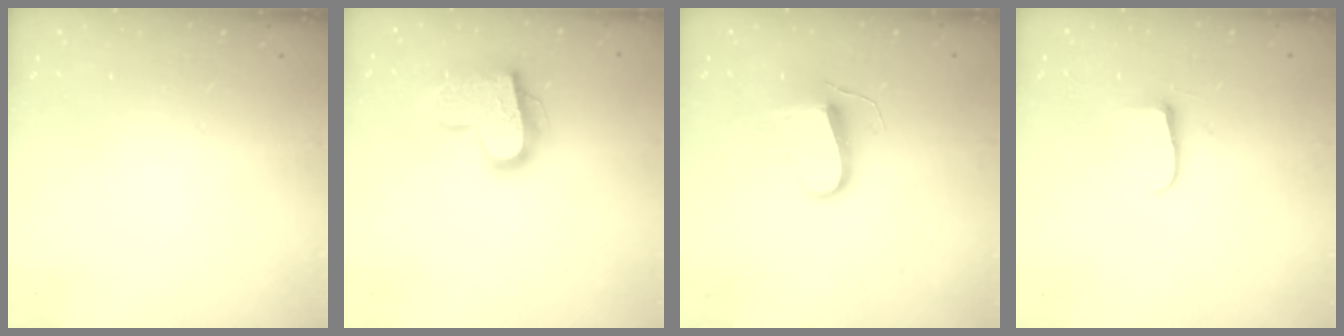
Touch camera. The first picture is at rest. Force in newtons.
{"total": 17.6, "press": 17.6, "slide": 1.4}
{"total": 9.1, "press": 9.0, "slide": 0.6}
{"total": 5.4, "press": 5.4, "slide": 0.7}